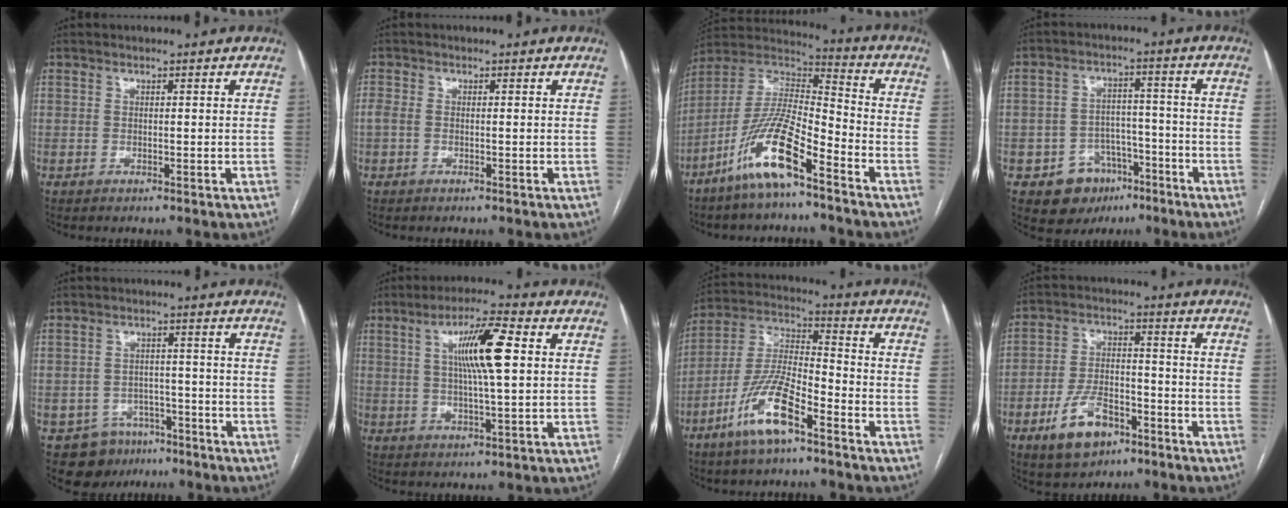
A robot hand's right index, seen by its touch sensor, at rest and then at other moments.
{"total": 2.3, "force": [-0.4, 1.5, 1.8], "torque": [-0.055, 0.013, -0.004]}
{"total": 14.0, "force": [-8.5, 2.2, 10.9], "torque": [-0.221, -0.001, -0.163]}
{"total": 8.4, "force": [-4.5, 6.7, 2.3], "torque": [-0.031, 0.023, -0.059]}
{"total": 8.3, "force": [-5.2, 6.2, 1.4], "torque": [-0.019, 0.017, -0.071]}
{"total": 10.3, "force": [2.3, 1.2, 10.0], "torque": [-0.178, 0.011, 0.037]}
{"total": 12.3, "force": [-7.0, 2.8, 9.7], "torque": [-0.204, -0.004, -0.135]}
{"total": 9.7, "force": [-5.5, 5.1, 6.2], "torque": [-0.127, 0.009, -0.092]}